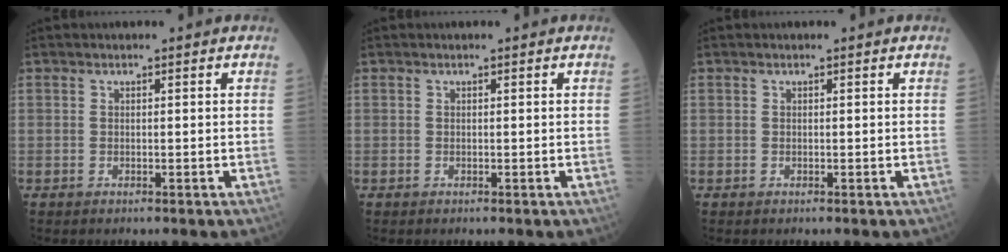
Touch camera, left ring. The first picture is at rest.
{"total": 0.0}
{"total": 0.0}